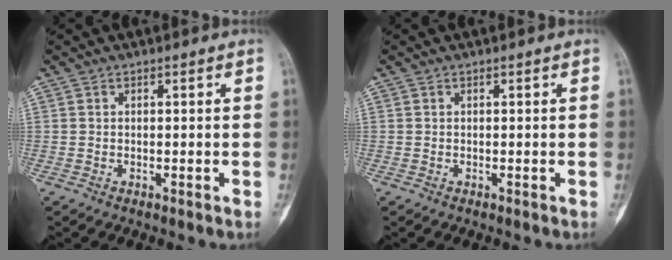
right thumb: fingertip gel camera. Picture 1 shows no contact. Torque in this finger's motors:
{"motor_torque": [0.00, 0.00, 0.16, 0.04, 0.01]}